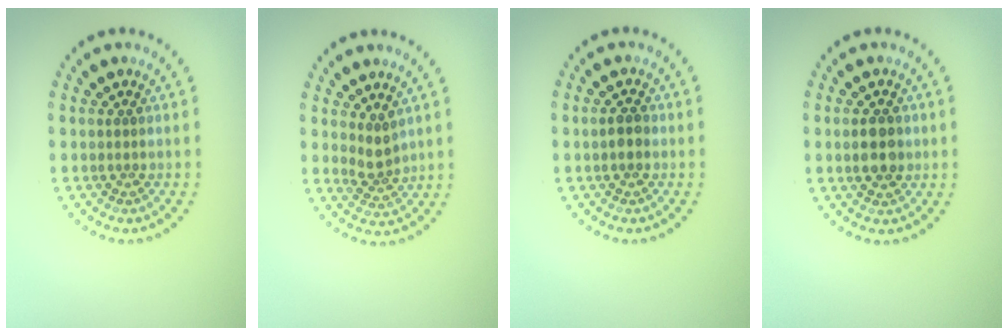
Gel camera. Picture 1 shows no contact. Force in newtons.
{"total": 2.0, "press": 1.6, "slide": 1.3}
{"total": 1.4, "press": 1.4, "slide": 0.1}
{"total": 2.6, "press": 2.6, "slide": 0.4}